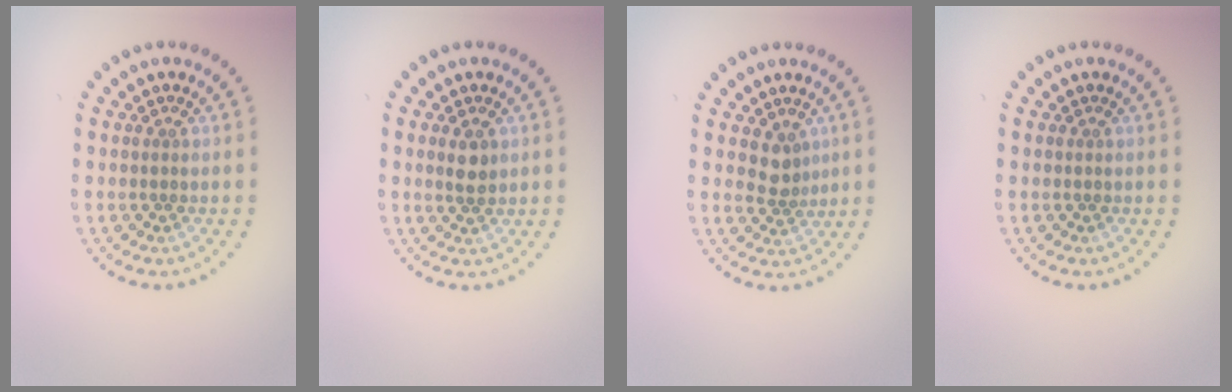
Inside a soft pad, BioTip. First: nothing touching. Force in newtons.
{"total": 1.8, "press": 1.7, "slide": 0.6}
{"total": 2.0, "press": 1.6, "slide": 1.1}
{"total": 0.0}